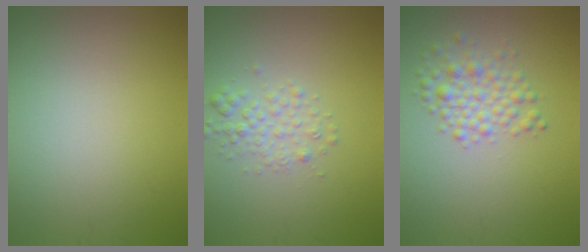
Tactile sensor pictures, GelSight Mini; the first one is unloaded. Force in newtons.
{"total": 2.1, "press": 2.1, "slide": 0.1}
{"total": 2.9, "press": 2.9, "slide": 0.1}